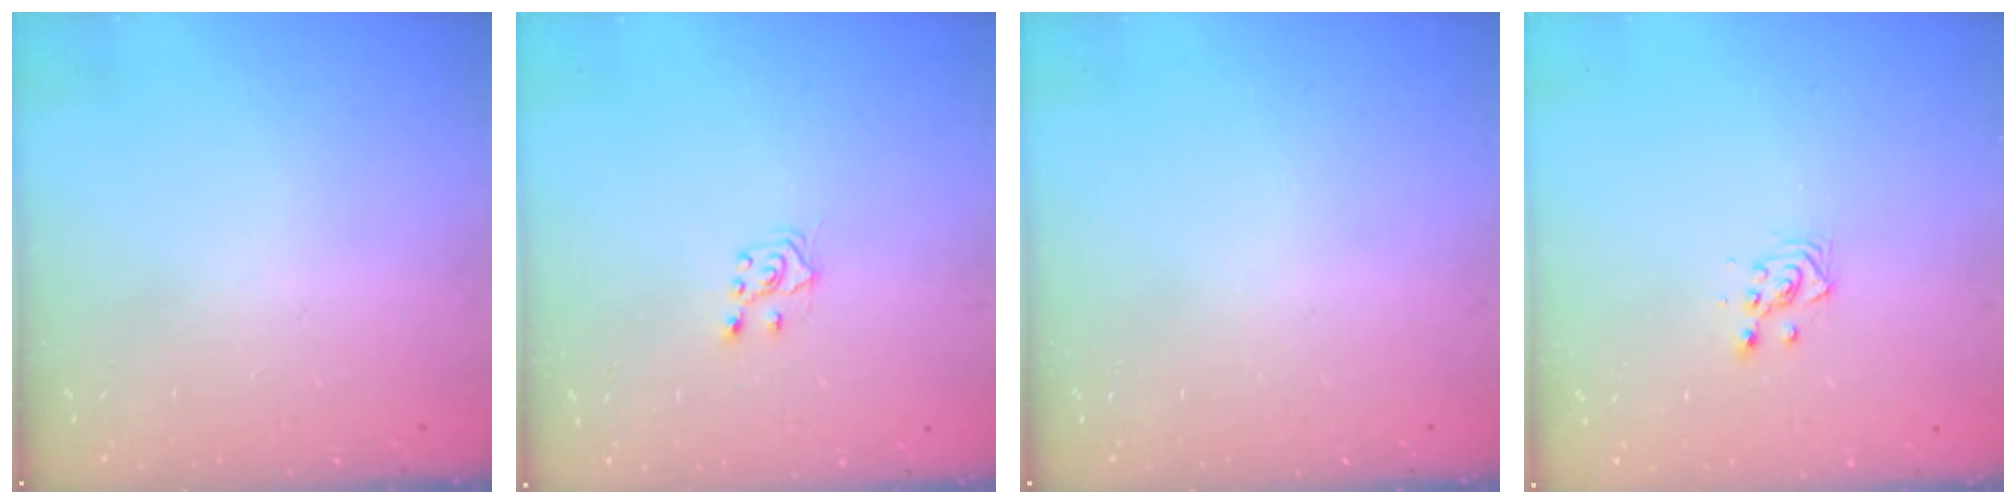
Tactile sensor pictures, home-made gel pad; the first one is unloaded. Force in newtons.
{"total": 6.1, "press": 6.1, "slide": 0.8}
{"total": 0.0}
{"total": 3.4, "press": 3.4, "slide": 0.2}